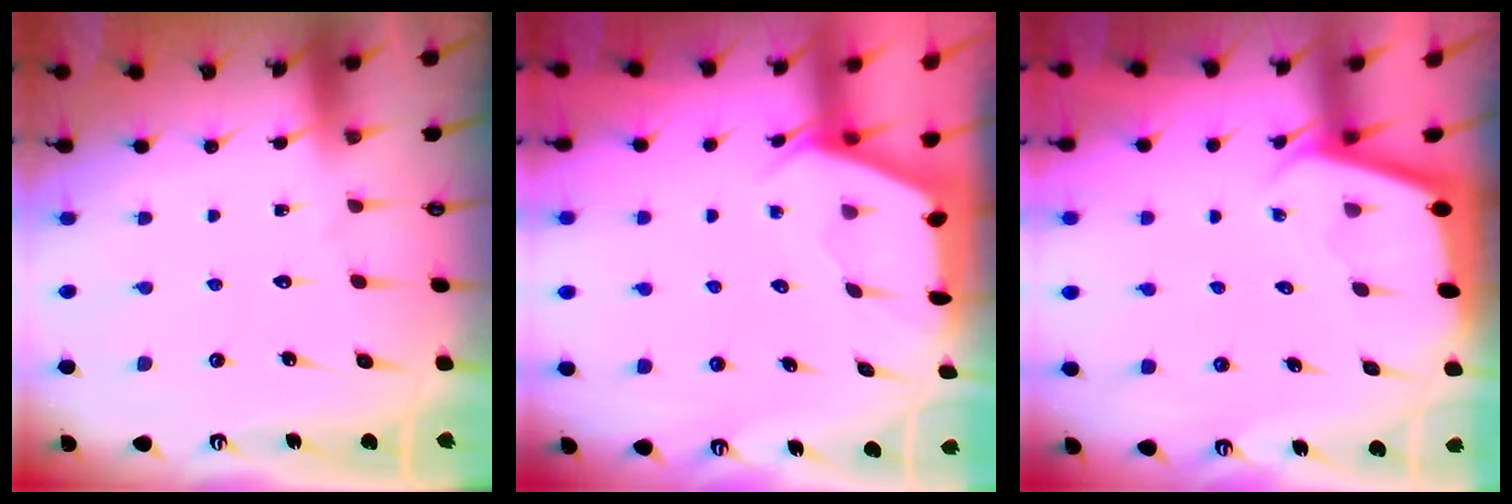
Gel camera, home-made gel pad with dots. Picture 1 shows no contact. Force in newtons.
{"total": 2.2, "press": 2.1, "slide": 0.3}
{"total": 1.9, "press": 1.9, "slide": 0.0}